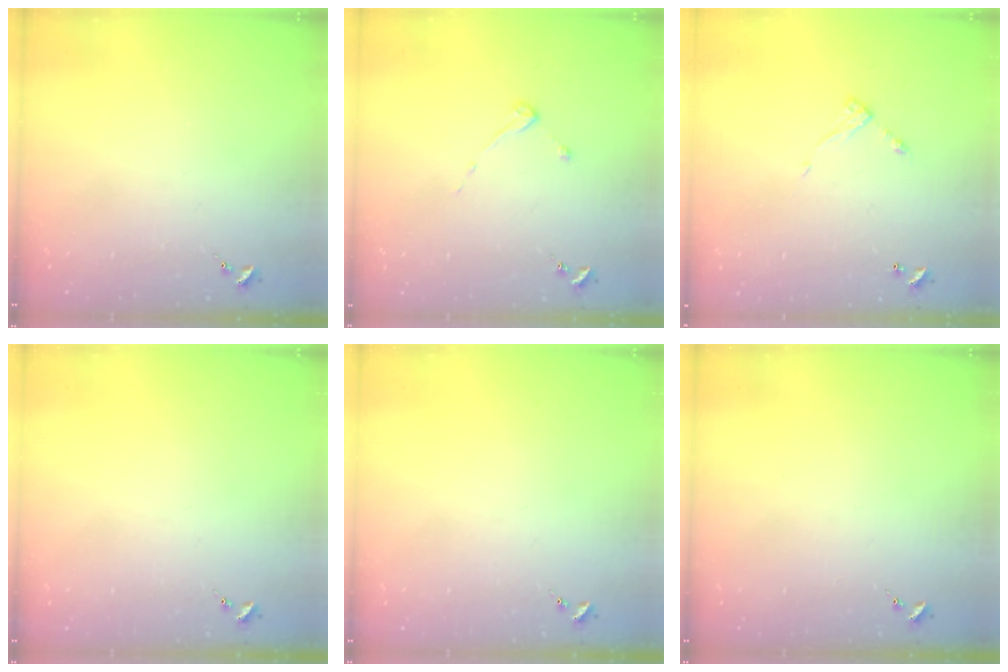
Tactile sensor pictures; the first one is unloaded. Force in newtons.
{"total": 2.7, "press": 2.7, "slide": 0.3}
{"total": 6.4, "press": 6.4, "slide": 0.4}
{"total": 0.0}
{"total": 0.0}
{"total": 0.0}